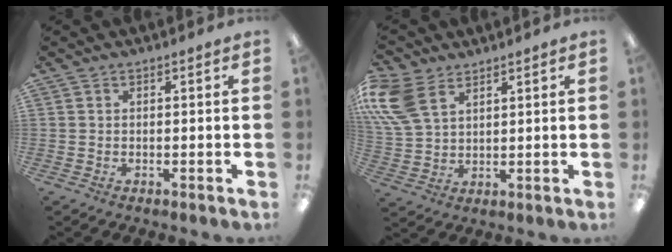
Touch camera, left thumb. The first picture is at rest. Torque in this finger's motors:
{"motor_torque": [0.57, 1.03, 1.37, -1.40, 0.60]}